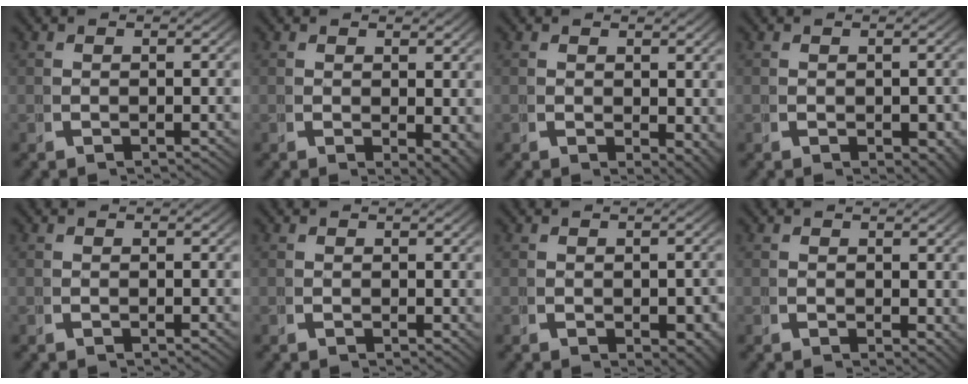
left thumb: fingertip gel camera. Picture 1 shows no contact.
{"total": 2.4, "force": [0.3, 1.2, 2.0], "torque": [-0.026, -0.016, 0.014]}
{"total": 2.2, "force": [0.5, 1.4, 1.7], "torque": [-0.018, -0.015, 0.016]}
{"total": 1.7, "force": [-0.1, 1.2, 1.3], "torque": [-0.016, -0.011, 0.002]}
{"total": 0.0}
{"total": 0.5, "force": [0.4, 0.3, 0.2], "torque": [-0.002, -0.004, 0.008]}
{"total": 2.2, "force": [-0.2, 1.4, 1.7], "torque": [-0.025, -0.016, 0.004]}
{"total": 1.2, "force": [0.6, 0.7, 0.8], "torque": [-0.007, -0.008, 0.013]}